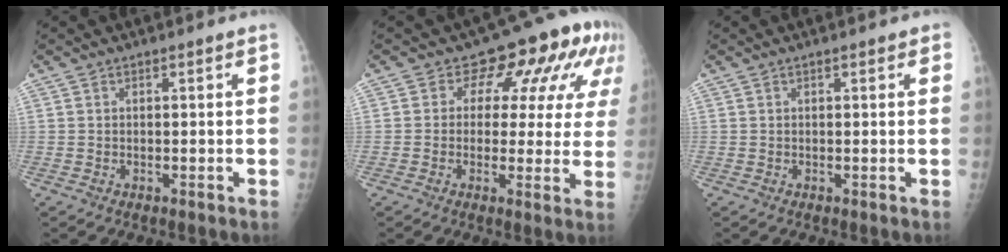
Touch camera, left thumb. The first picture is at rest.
{"total": 12.5, "force": [6.0, 7.6, 7.9], "torque": [-0.048, -0.017, 0.057]}
{"total": 1.2, "force": [0.8, 0.5, 0.8], "torque": [-0.006, -0.001, 0.008]}